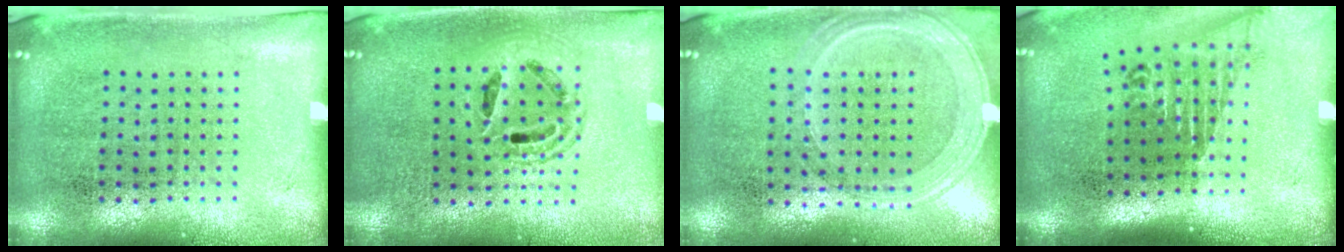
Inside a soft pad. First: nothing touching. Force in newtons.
{"total": 1.4, "press": 1.2, "slide": 0.7}
{"total": 1.3, "press": 1.2, "slide": 0.3}
{"total": 1.7, "press": 1.3, "slide": 1.1}